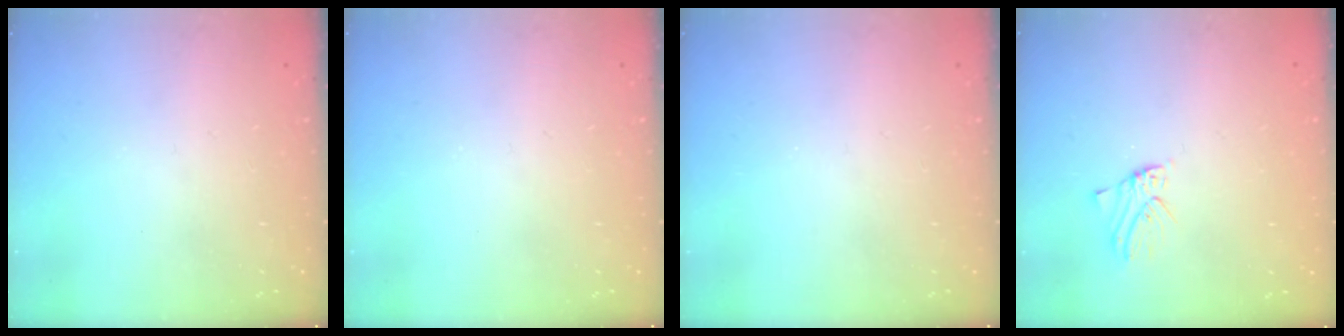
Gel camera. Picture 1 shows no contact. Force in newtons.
{"total": 0.0}
{"total": 0.0}
{"total": 2.1, "press": 2.1, "slide": 0.2}